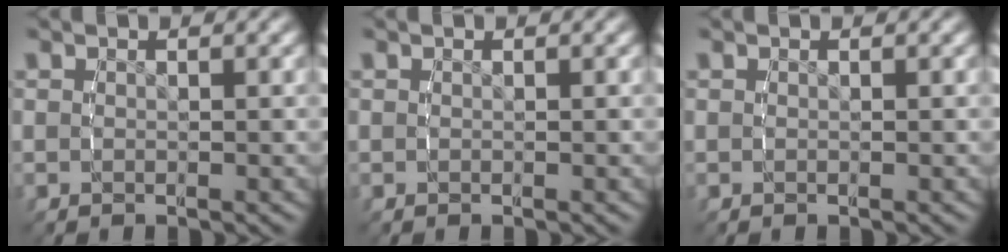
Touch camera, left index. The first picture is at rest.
{"total": 0.0}
{"total": 0.0}